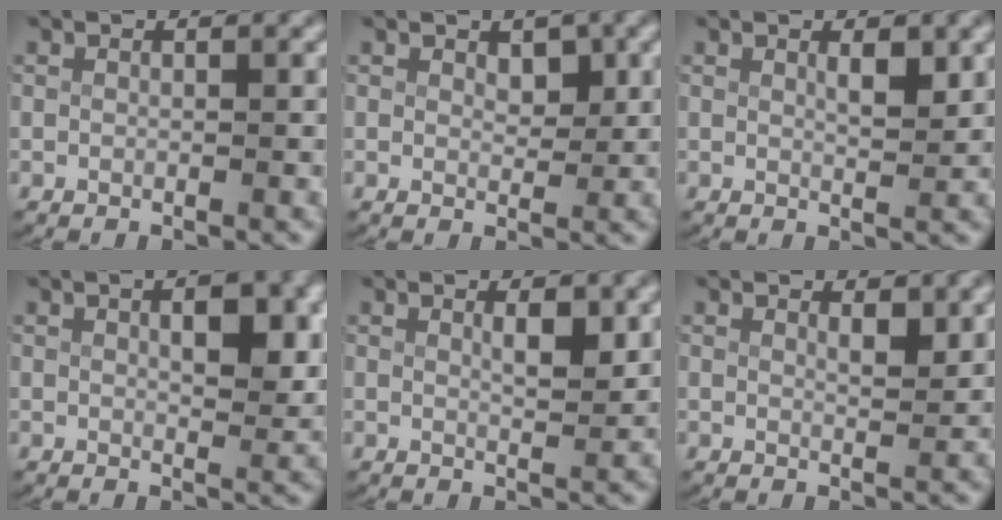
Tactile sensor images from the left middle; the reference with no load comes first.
{"total": 1.4, "force": [0.9, 0.7, 0.9], "torque": [-0.009, -0.015, 0.022]}
{"total": 1.8, "force": [0.9, 0.2, 1.6], "torque": [-0.023, -0.013, 0.020]}
{"total": 3.4, "force": [1.0, 1.2, 3.1], "torque": [-0.042, -0.008, 0.017]}
{"total": 2.1, "force": [0.9, 0.3, 1.8], "torque": [-0.028, -0.013, 0.021]}
{"total": 1.5, "force": [1.2, 0.1, 0.9], "torque": [-0.010, -0.016, 0.024]}